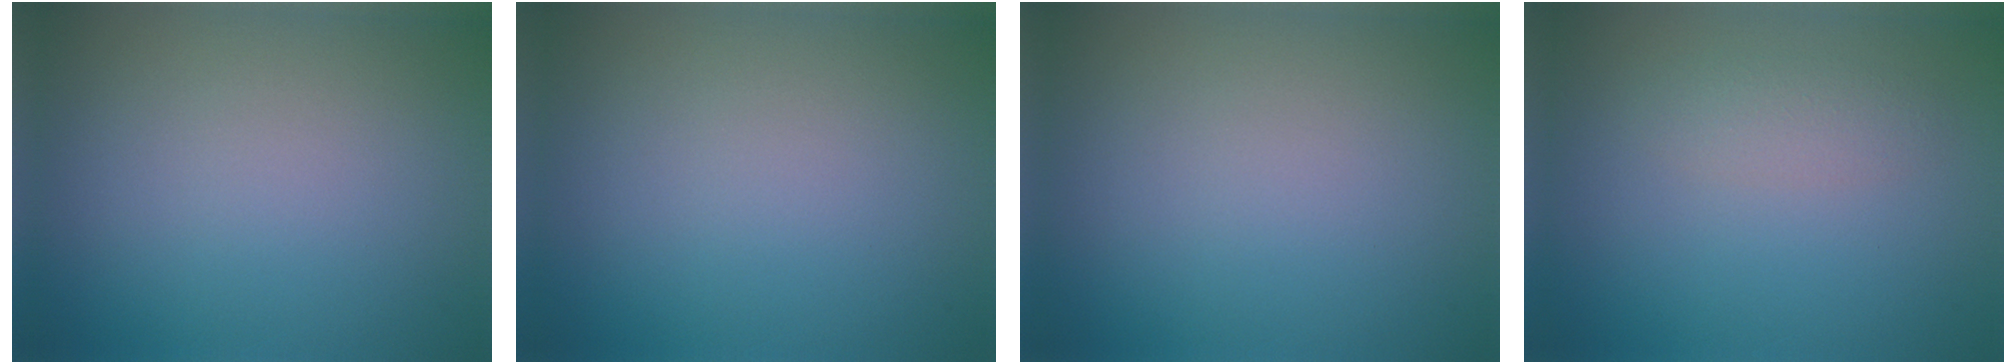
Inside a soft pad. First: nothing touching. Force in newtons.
{"total": 0.0}
{"total": 0.0}
{"total": 1.5, "press": 1.5, "slide": 0.1}